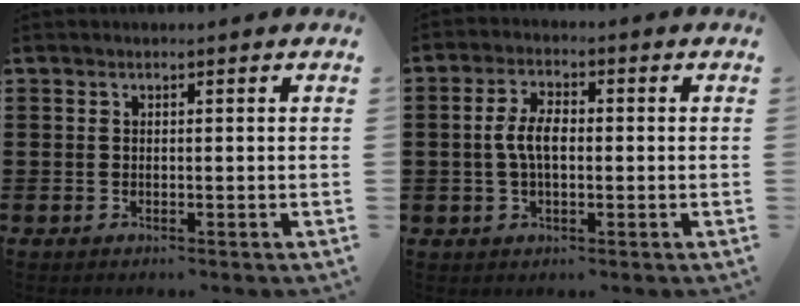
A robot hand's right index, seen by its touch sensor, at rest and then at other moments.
{"total": 5.1, "force": [-0.1, 2.4, 4.5], "torque": [-0.105, 0.000, -0.010]}